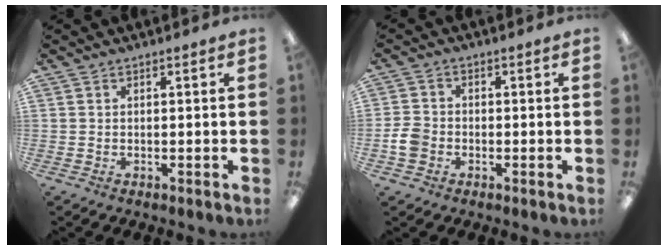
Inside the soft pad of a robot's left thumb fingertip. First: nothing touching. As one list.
[{"total": 4.7, "force": [-1.4, 3.9, 2.3], "torque": [-0.051, 0.008, -0.027]}]